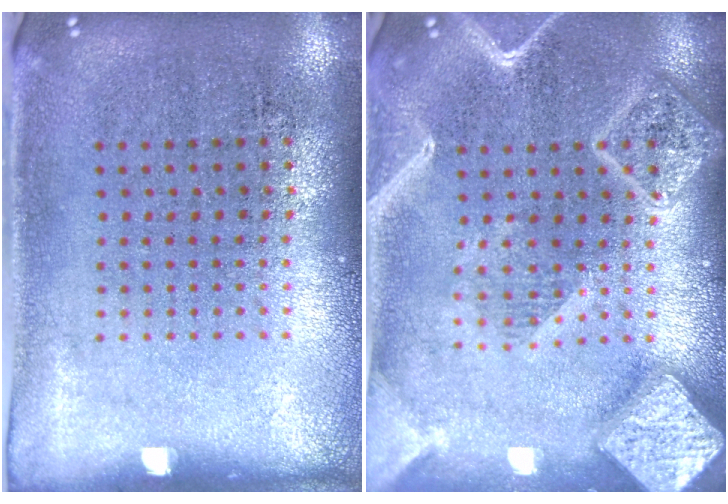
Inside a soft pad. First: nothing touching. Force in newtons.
{"total": 4.1, "press": 4.1, "slide": 0.5}